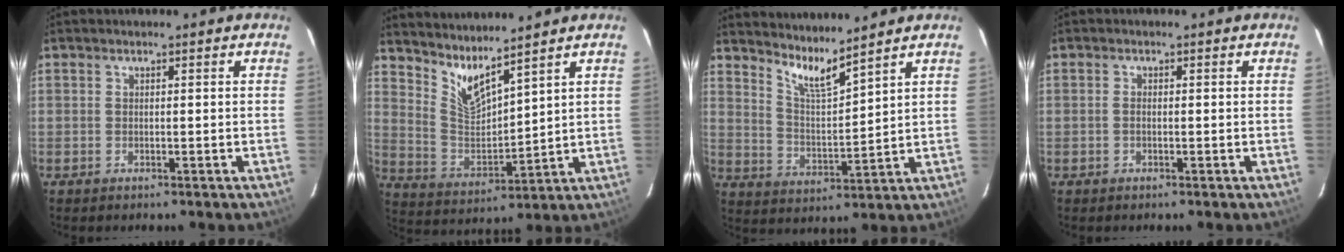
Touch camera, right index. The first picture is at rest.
{"total": 8.5, "force": [7.1, 1.2, 4.4], "torque": [-0.087, -0.017, 0.145]}
{"total": 7.3, "force": [6.5, 0.0, 3.5], "torque": [-0.065, -0.017, 0.125]}
{"total": 1.1, "force": [-0.3, 0.6, 0.9], "torque": [-0.020, 0.002, -0.007]}